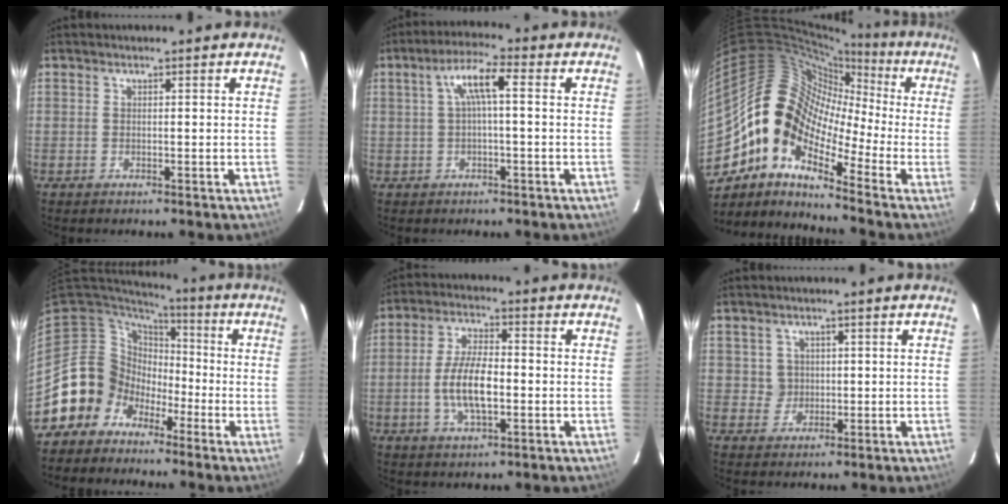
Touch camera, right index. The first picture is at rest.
{"total": 5.7, "force": [0.6, 1.1, 5.6], "torque": [-0.109, 0.015, 0.015]}
{"total": 15.0, "force": [-5.5, 9.2, 10.5], "torque": [-0.174, 0.010, -0.126]}
{"total": 11.0, "force": [-5.3, 9.6, 0.9], "torque": [-0.039, 0.037, -0.104]}
{"total": 9.2, "force": [-1.9, 3.5, 8.3], "torque": [-0.167, 0.001, -0.033]}
{"total": 3.0, "force": [0.6, 3.0, 0.1], "torque": [0.006, 0.011, 0.010]}